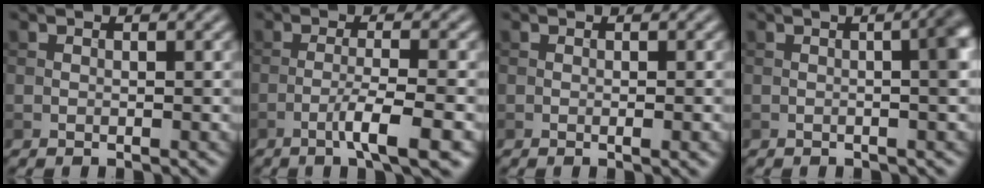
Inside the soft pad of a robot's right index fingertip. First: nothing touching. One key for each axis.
{"total": 4.4, "fx": -1.9, "fy": 0.5, "fz": 4.0, "tx": -0.065, "ty": 0.006, "tz": -0.040}
{"total": 1.1, "fx": -0.2, "fy": 0.2, "fz": 1.0, "tx": -0.014, "ty": -0.003, "tz": -0.002}
{"total": 4.9, "fx": 0.2, "fy": 1.7, "fz": 4.6, "tx": -0.036, "ty": 0.017, "tz": -0.002}